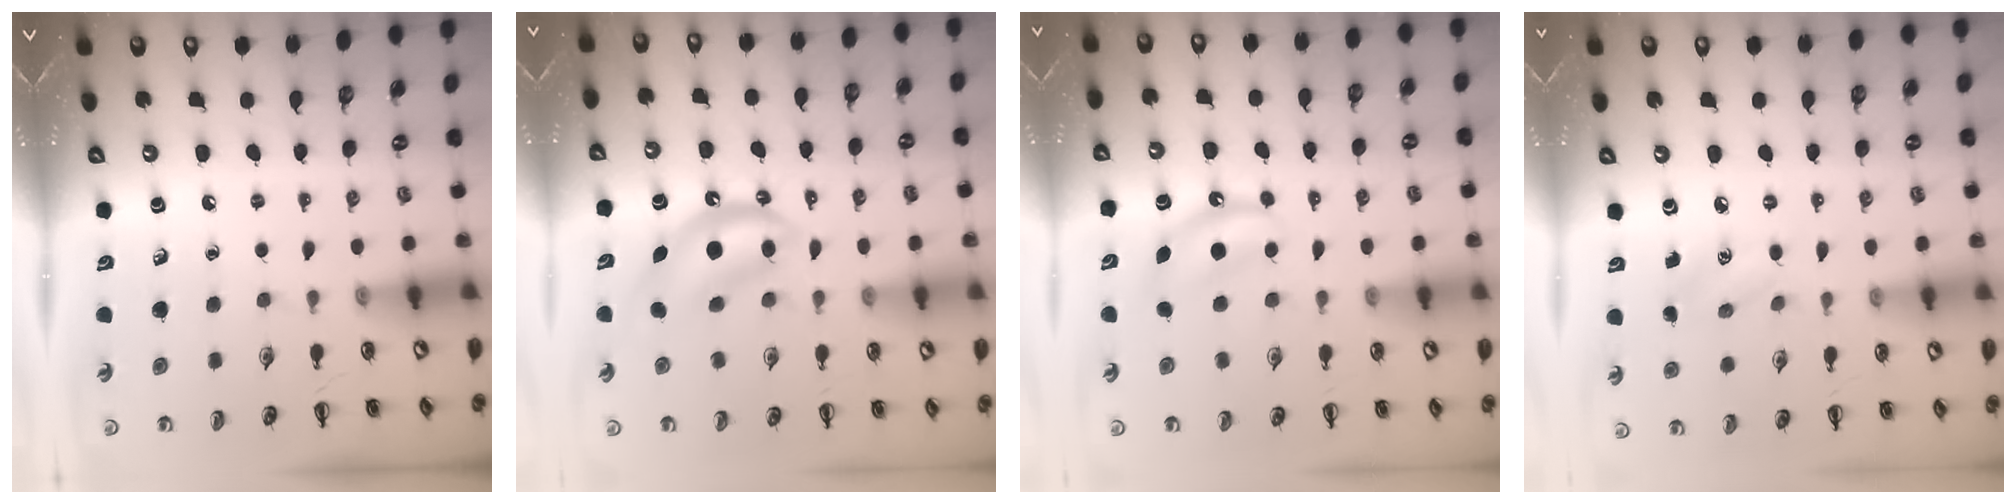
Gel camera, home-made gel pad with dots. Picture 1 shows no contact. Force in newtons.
{"total": 6.8, "press": 6.7, "slide": 1.1}
{"total": 5.7, "press": 5.5, "slide": 1.4}
{"total": 5.4, "press": 5.2, "slide": 1.5}